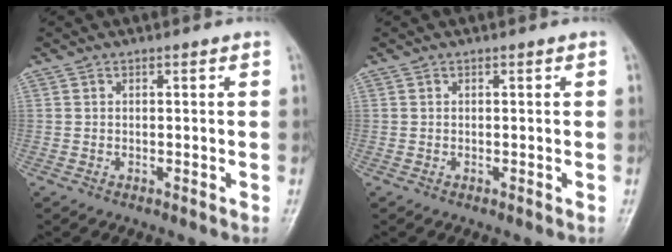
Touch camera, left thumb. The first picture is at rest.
{"total": 0.0}